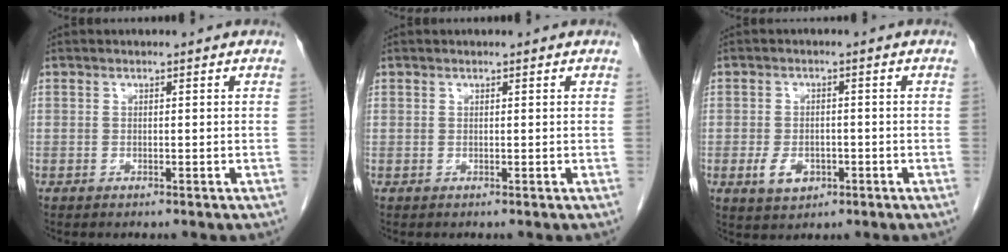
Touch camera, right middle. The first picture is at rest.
{"total": 0.0}
{"total": 4.3, "force": [-1.7, 2.8, 2.8], "torque": [-0.056, -0.002, -0.020]}